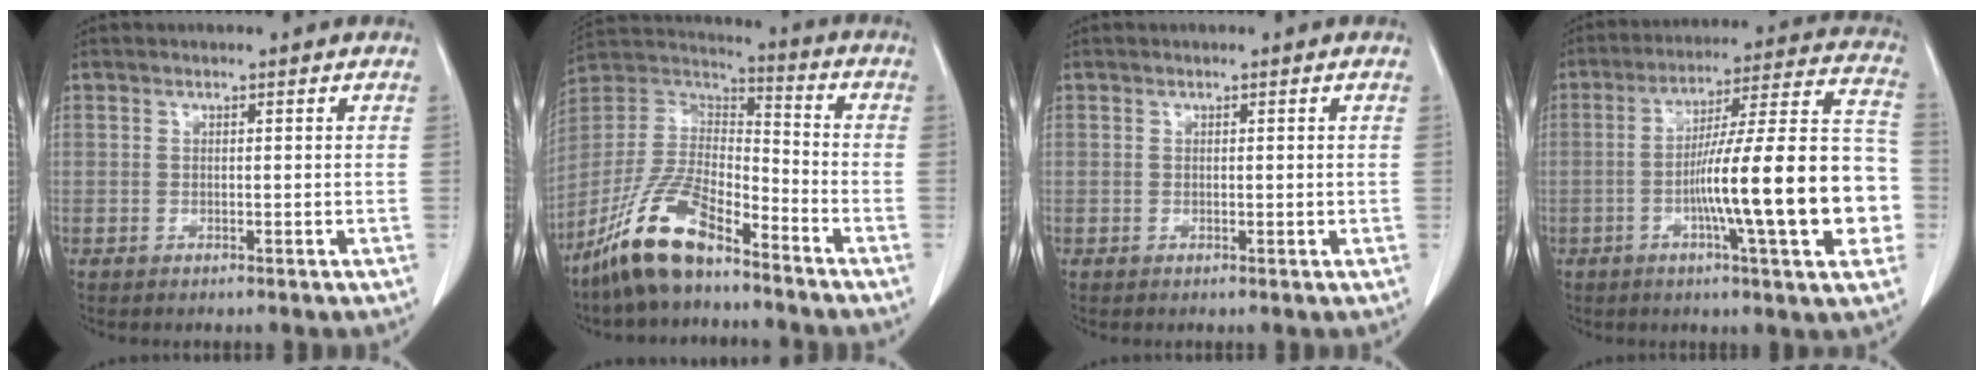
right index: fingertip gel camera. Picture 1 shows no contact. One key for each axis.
{"total": 14.1, "fx": -10.1, "fy": 3.9, "fz": 9.0, "tx": -0.186, "ty": 0.007, "tz": -0.191}
{"total": 0.6, "fx": 0.1, "fy": 0.3, "fz": 0.4, "tx": -0.008, "ty": 0.000, "tz": 0.003}
{"total": 21.1, "fx": -4.6, "fy": 1.9, "fz": 20.5, "tx": -0.255, "ty": 0.026, "tz": -0.066}